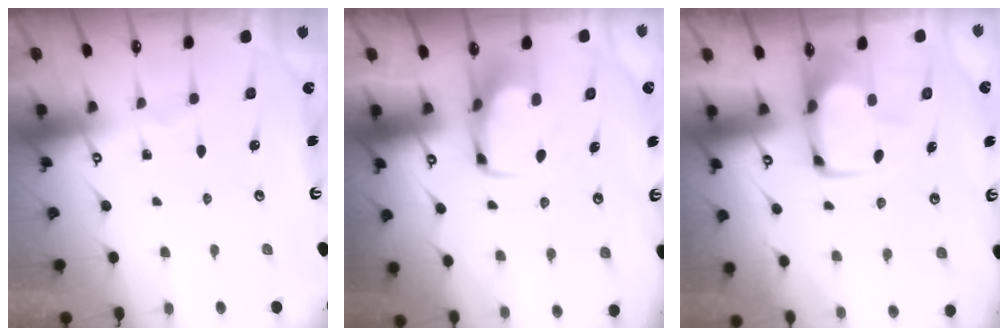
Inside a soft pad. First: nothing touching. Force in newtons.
{"total": 2.9, "press": 2.8, "slide": 0.4}
{"total": 1.5, "press": 1.4, "slide": 0.4}